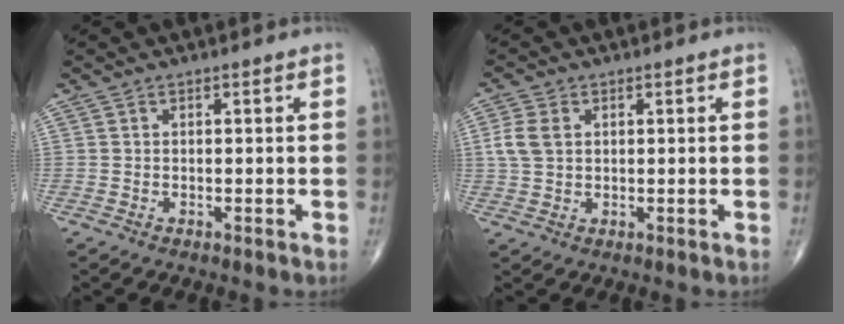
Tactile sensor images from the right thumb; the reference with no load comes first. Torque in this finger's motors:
{"motor_torque": [-0.30, 0.37, 0.20, -0.14, 0.13]}